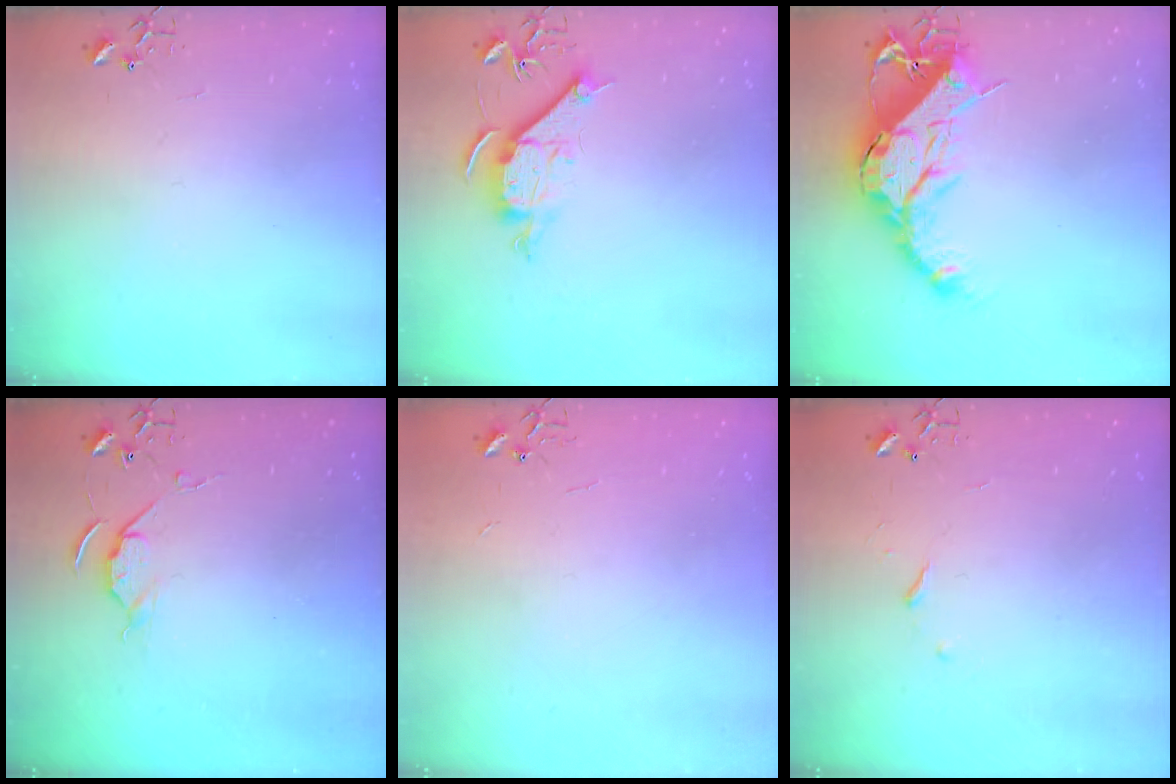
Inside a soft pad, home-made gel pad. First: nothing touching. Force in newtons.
{"total": 10.4, "press": 10.4, "slide": 0.9}
{"total": 19.8, "press": 19.8, "slide": 1.2}
{"total": 5.2, "press": 5.2, "slide": 0.7}
{"total": 2.2, "press": 2.2, "slide": 0.3}
{"total": 3.4, "press": 3.3, "slide": 0.6}